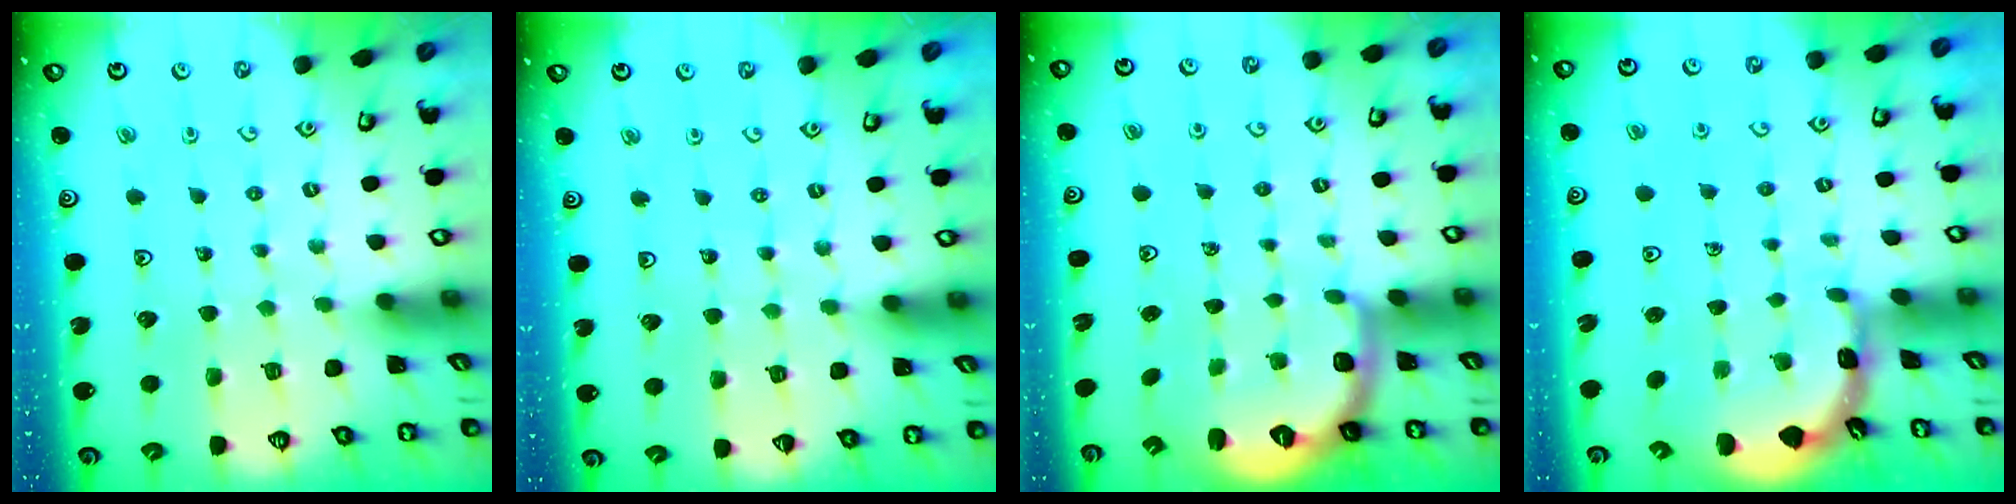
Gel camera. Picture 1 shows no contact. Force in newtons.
{"total": 2.3, "press": 2.3, "slide": 0.2}
{"total": 2.7, "press": 1.7, "slide": 2.1}
{"total": 1.8, "press": 1.8, "slide": 0.1}